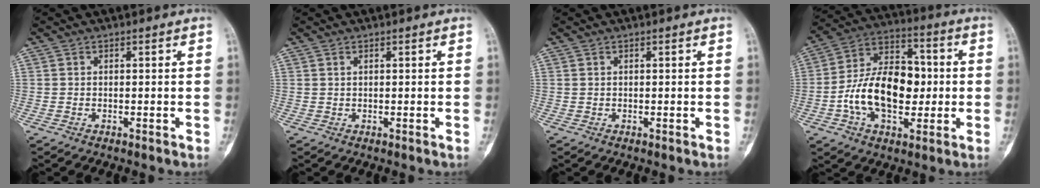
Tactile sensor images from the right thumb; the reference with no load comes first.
{"total": 1.7, "force": [0.3, 0.2, -1.6], "torque": [0.022, 0.003, 0.006]}
{"total": 0.0}
{"total": 17.7, "force": [-1.8, 10.9, 13.8], "torque": [-0.216, 0.033, -0.028]}